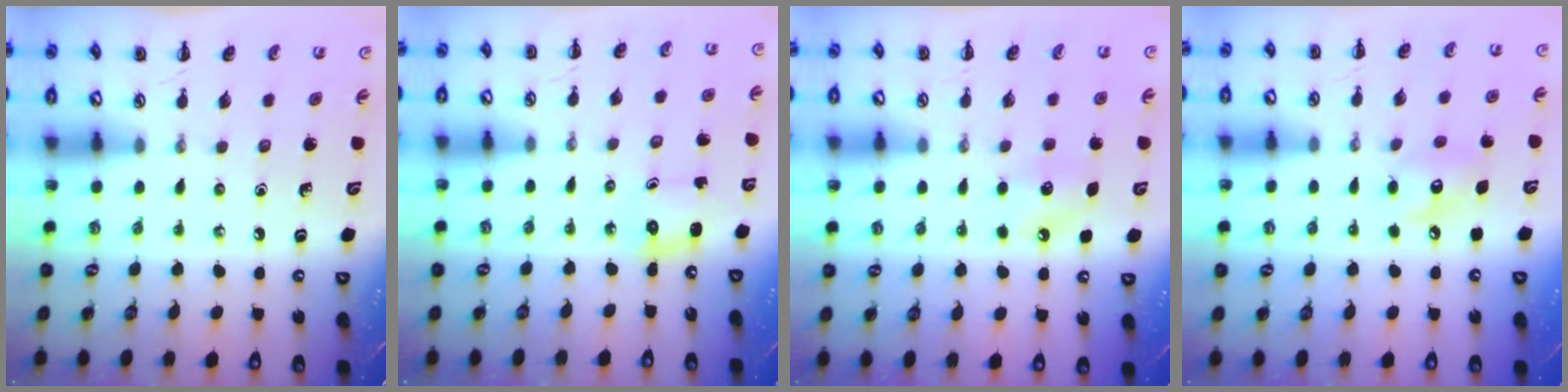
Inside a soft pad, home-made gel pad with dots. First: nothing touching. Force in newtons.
{"total": 2.0, "press": 1.9, "slide": 0.7}
{"total": 7.0, "press": 6.8, "slide": 1.6}
{"total": 7.5, "press": 7.5, "slide": 0.7}